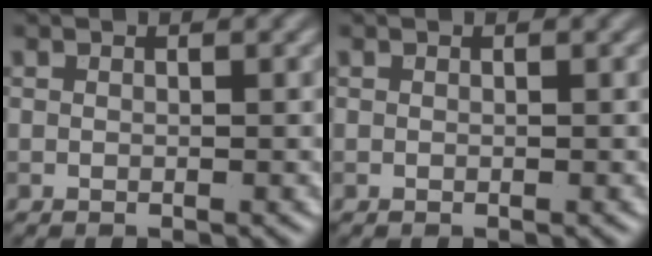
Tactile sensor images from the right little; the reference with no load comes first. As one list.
[{"total": 0.0}]